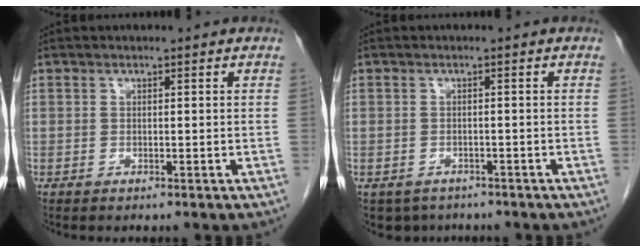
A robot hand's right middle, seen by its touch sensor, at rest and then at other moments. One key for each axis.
{"total": 4.2, "fx": -3.2, "fy": 2.7, "fz": 0.5, "tx": 0.000, "ty": 0.003, "tz": -0.044}